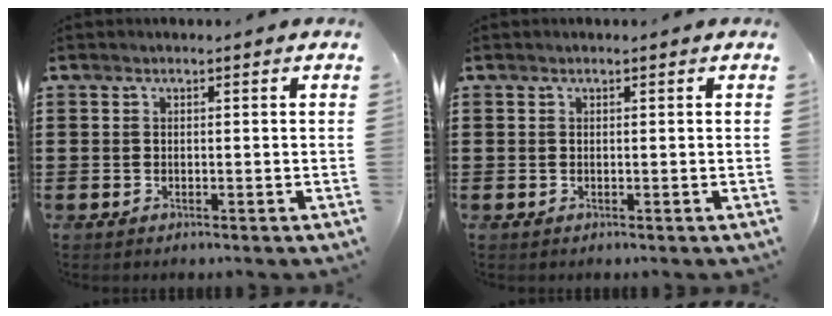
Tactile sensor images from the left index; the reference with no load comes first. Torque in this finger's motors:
{"motor_torque": [0.05, -0.05, 0.01, 0.01]}